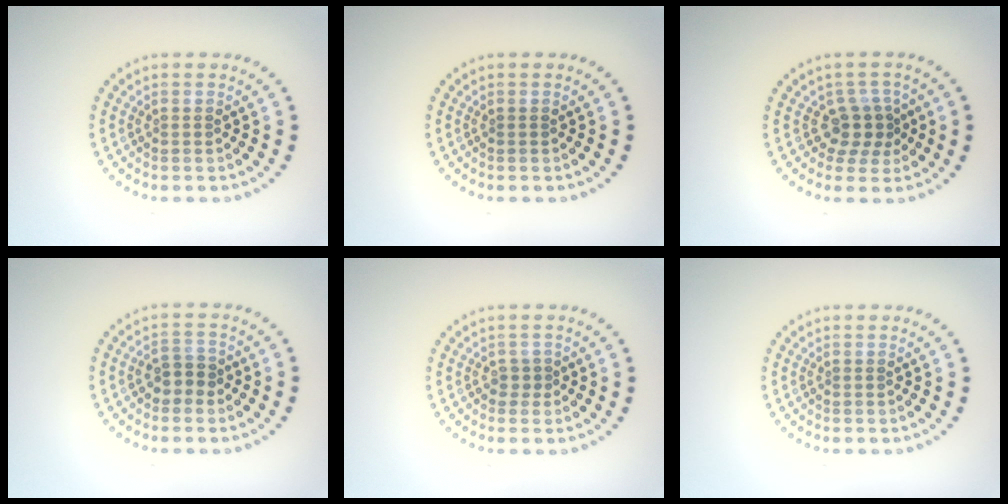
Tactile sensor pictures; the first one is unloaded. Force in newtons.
{"total": 0.0}
{"total": 2.6, "press": 2.0, "slide": 1.7}
{"total": 2.0, "press": 1.9, "slide": 0.6}
{"total": 0.7, "press": 0.5, "slide": 0.5}
{"total": 0.0}